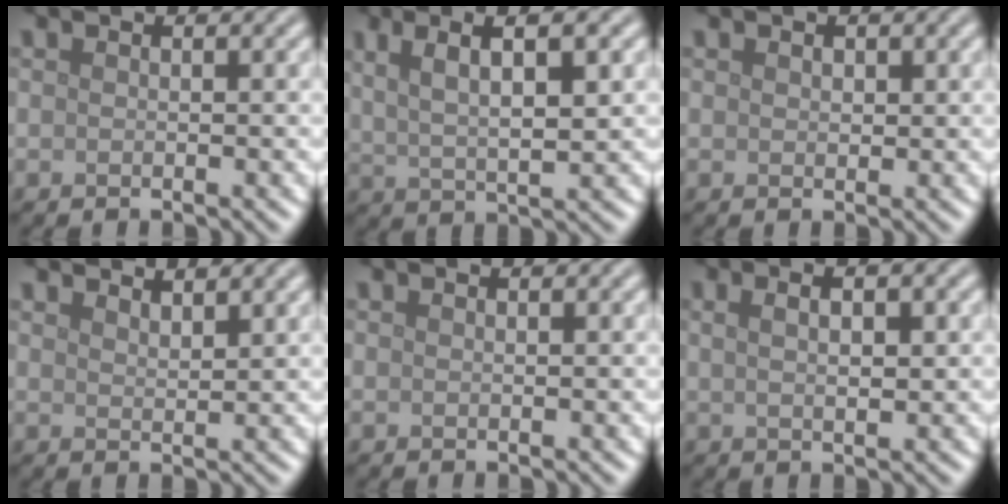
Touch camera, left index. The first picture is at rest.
{"total": 6.1, "force": [2.5, 1.6, 5.3], "torque": [-0.091, 0.002, 0.046]}
{"total": 0.8, "force": [0.4, 0.5, 0.4], "torque": [-0.007, -0.002, 0.007]}
{"total": 2.6, "force": [2.4, 0.4, 0.8], "torque": [-0.005, 0.005, 0.034]}
{"total": 0.0}
{"total": 3.5, "force": [1.4, 1.3, 3.0], "torque": [-0.037, 0.004, 0.011]}